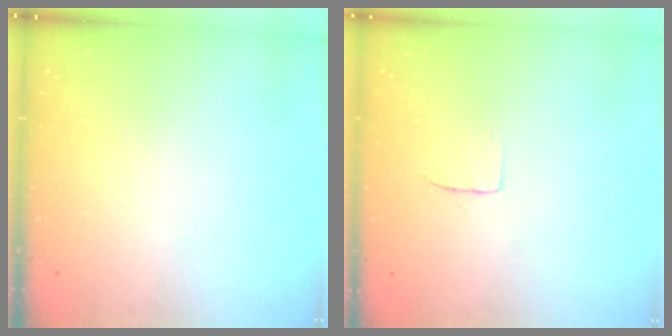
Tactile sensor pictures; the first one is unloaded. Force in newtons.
{"total": 3.4, "press": 3.4, "slide": 0.3}